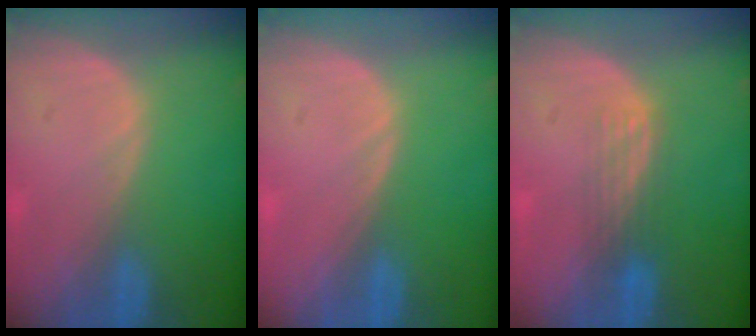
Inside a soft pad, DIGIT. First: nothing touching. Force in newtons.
{"total": 0.0}
{"total": 2.9, "press": 2.7, "slide": 1.2}